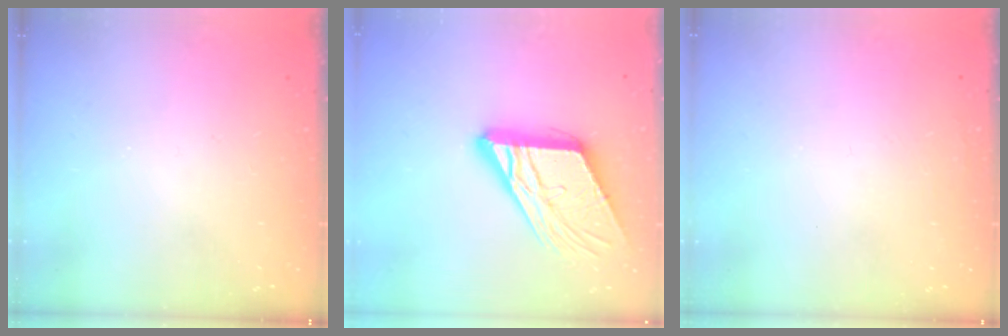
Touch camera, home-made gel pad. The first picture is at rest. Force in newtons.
{"total": 15.7, "press": 15.6, "slide": 1.8}
{"total": 1.6, "press": 1.6, "slide": 0.1}